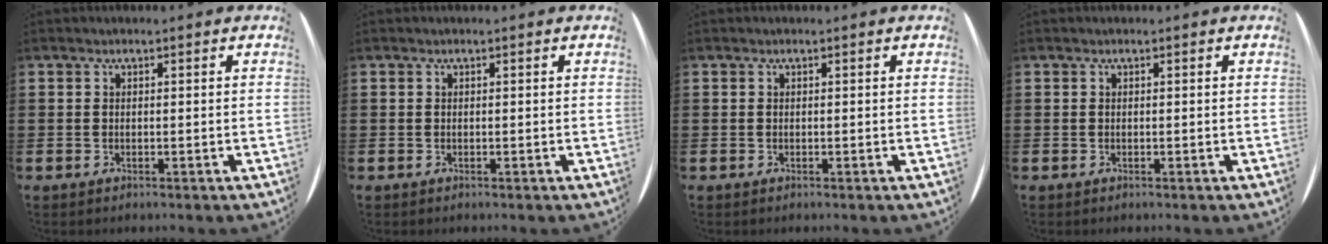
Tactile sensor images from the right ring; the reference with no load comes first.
{"total": 0.0}
{"total": 0.0}
{"total": 0.0}